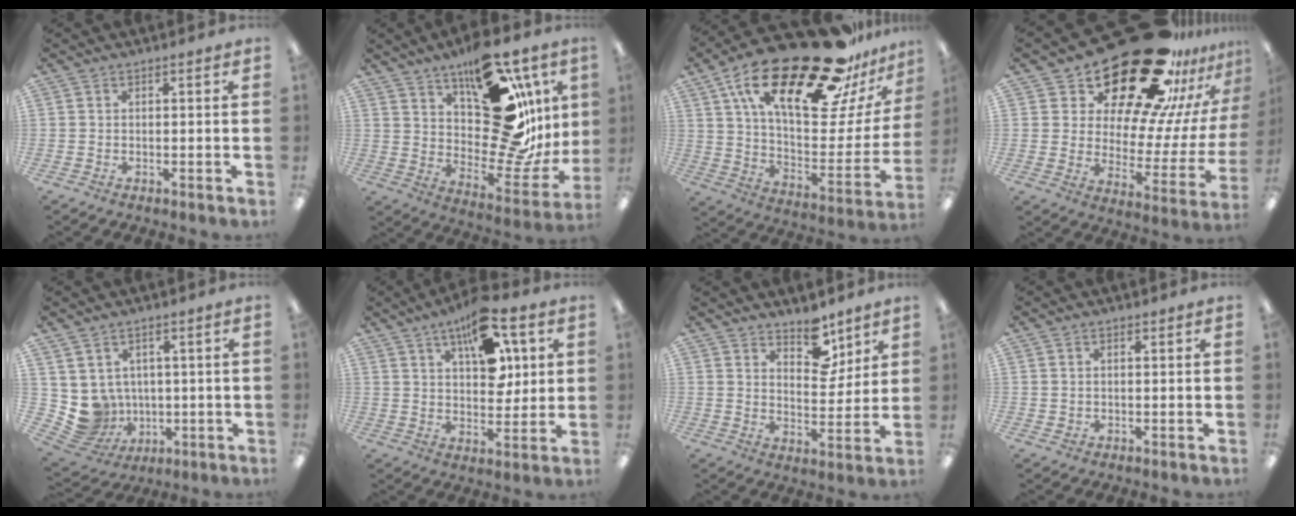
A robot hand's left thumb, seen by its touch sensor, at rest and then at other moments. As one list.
[{"total": 26.0, "force": [11.0, 13.6, 19.2], "torque": [-0.249, -0.069, 0.205]}, {"total": 32.1, "force": [20.5, 11.1, 22.1], "torque": [-0.339, -0.126, 0.349]}, {"total": 27.6, "force": [21.8, 10.3, 13.4], "torque": [-0.201, -0.159, 0.375]}, {"total": 7.6, "force": [1.7, 7.3, 1.4], "torque": [-0.067, -0.027, 0.041]}, {"total": 15.1, "force": [8.1, 7.3, 10.4], "torque": [-0.148, -0.029, 0.139]}, {"total": 8.4, "force": [6.8, 4.1, 2.8], "torque": [-0.023, -0.048, 0.119]}, {"total": 1.3, "force": [0.8, 0.9, 0.2], "torque": [-0.005, 0.004, 0.015]}]